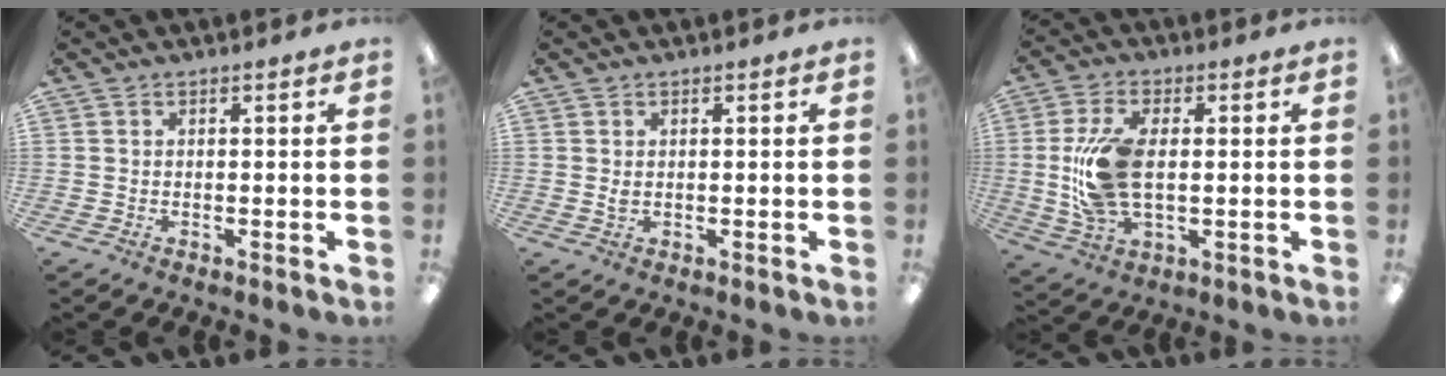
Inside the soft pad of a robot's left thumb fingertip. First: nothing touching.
{"total": 1.3, "force": [0.3, 0.7, 1.1], "torque": [-0.023, 0.002, 0.005]}
{"total": 15.1, "force": [0.7, 8.6, 12.5], "torque": [-0.251, -0.002, 0.016]}